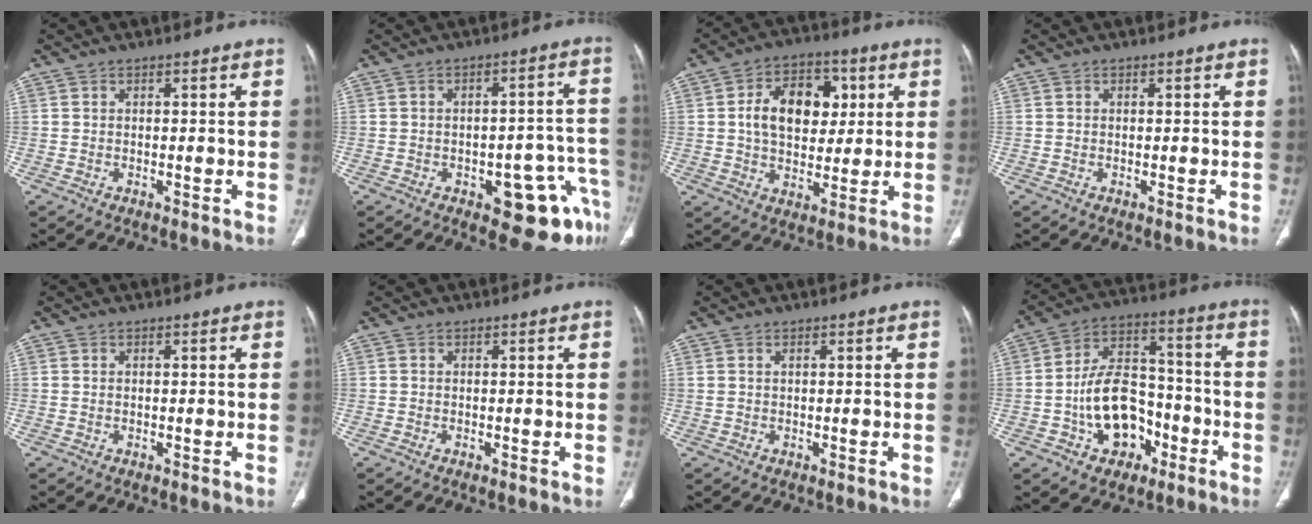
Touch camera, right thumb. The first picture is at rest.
{"total": 12.3, "force": [-6.1, 5.0, 9.5], "torque": [-0.075, 0.043, -0.066]}
{"total": 13.7, "force": [2.8, 9.4, 9.6], "torque": [-0.116, 0.006, 0.045]}
{"total": 0.0}
{"total": 0.0}
{"total": 0.0}
{"total": 0.7, "force": [0.4, 0.3, 0.5], "torque": [-0.014, 0.010, 0.011]}
{"total": 14.8, "force": [-5.1, 10.3, 9.3], "torque": [-0.123, 0.054, -0.081]}